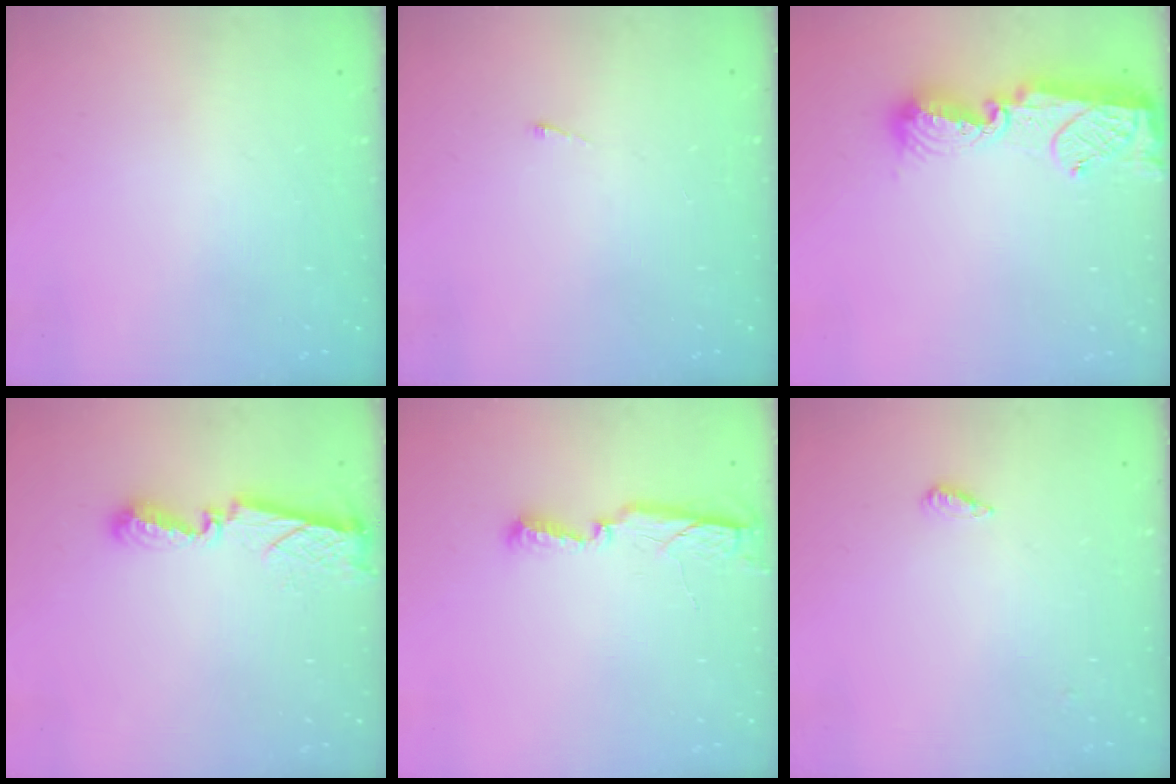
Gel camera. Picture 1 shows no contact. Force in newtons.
{"total": 2.7, "press": 2.7, "slide": 0.4}
{"total": 11.0, "press": 11.0, "slide": 0.6}
{"total": 8.7, "press": 8.7, "slide": 0.4}
{"total": 6.6, "press": 6.5, "slide": 1.1}
{"total": 2.2, "press": 2.2, "slide": 0.5}